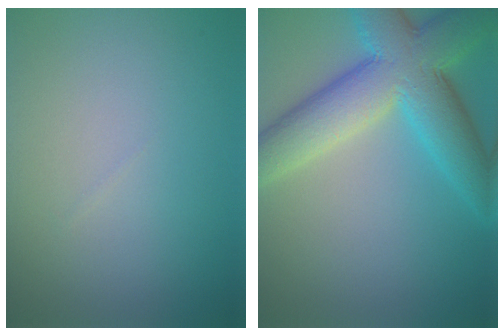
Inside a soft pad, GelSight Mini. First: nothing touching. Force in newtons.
{"total": 10.2, "press": 10.1, "slide": 0.2}